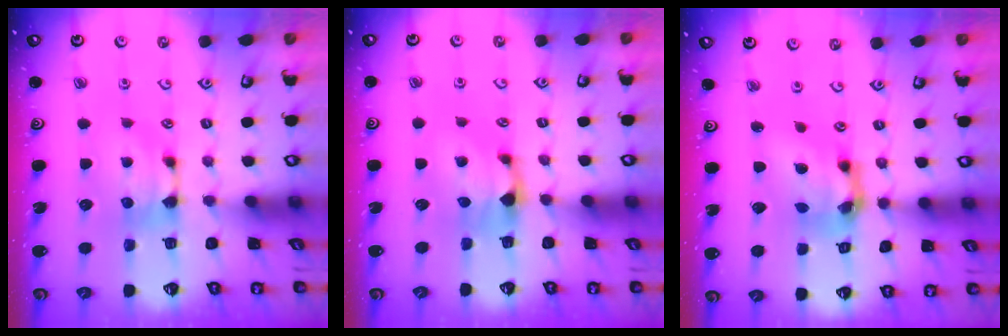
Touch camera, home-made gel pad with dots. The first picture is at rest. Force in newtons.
{"total": 1.2, "press": 0.1, "slide": 1.2}
{"total": 8.0, "press": 7.6, "slide": 2.6}